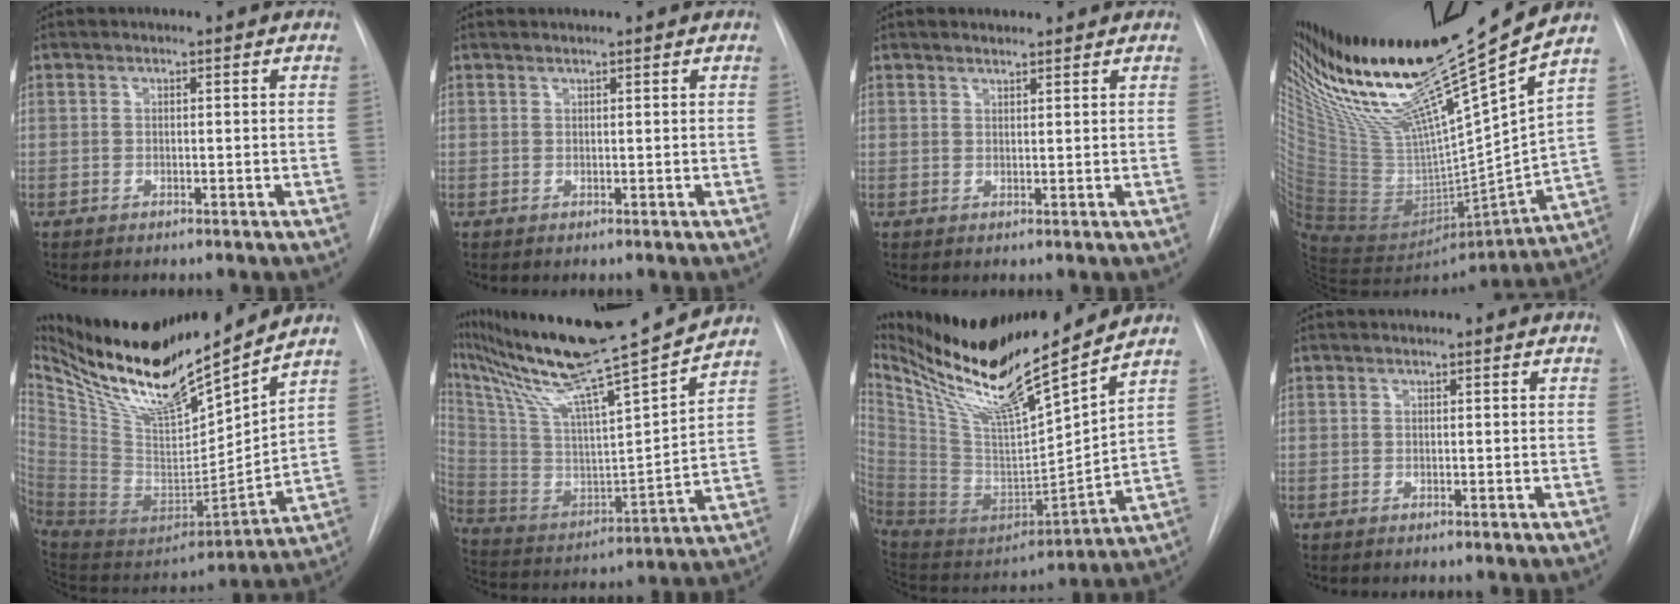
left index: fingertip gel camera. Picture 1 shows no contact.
{"total": 0.7, "force": [0.7, -0.1, 0.2], "torque": [-0.007, 0.008, 0.016]}
{"total": 1.7, "force": [1.6, 0.4, 0.4], "torque": [-0.014, 0.008, 0.028]}
{"total": 28.1, "force": [20.9, 0.0, 18.7], "torque": [-0.306, -0.022, 0.368]}
{"total": 26.0, "force": [21.3, 2.9, 14.7], "torque": [-0.269, -0.020, 0.378]}
{"total": 26.2, "force": [22.2, -0.7, 14.0], "torque": [-0.269, -0.039, 0.365]}
{"total": 23.5, "force": [18.8, 0.4, 14.1], "torque": [-0.254, -0.025, 0.338]}
{"total": 0.0}